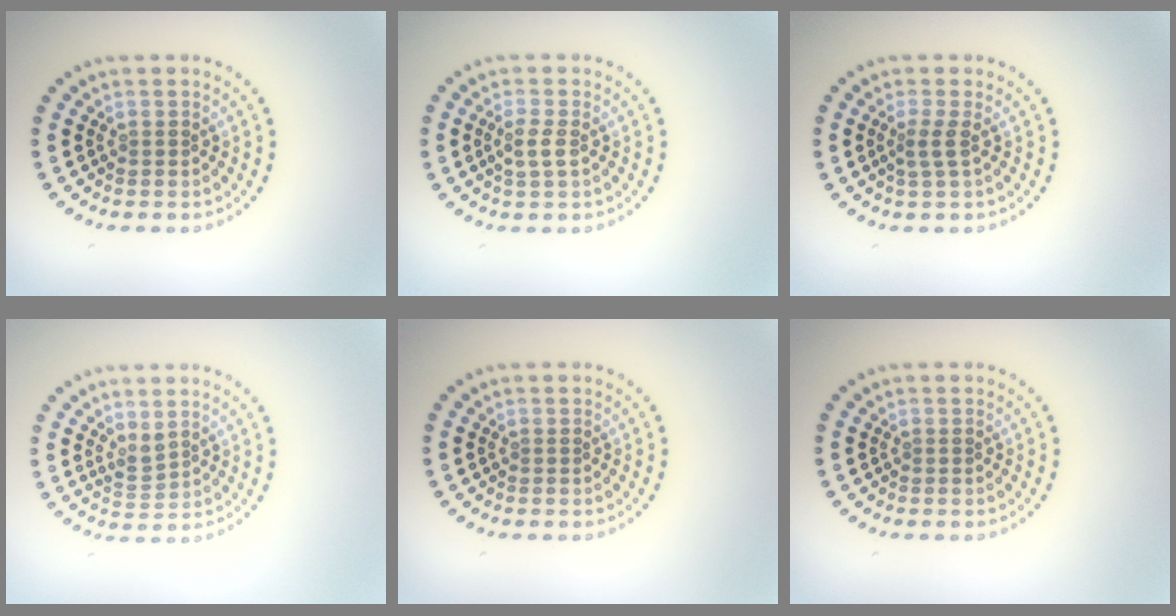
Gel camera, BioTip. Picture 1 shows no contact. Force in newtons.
{"total": 1.5, "press": 1.4, "slide": 0.5}
{"total": 1.7, "press": 1.1, "slide": 1.3}
{"total": 1.4, "press": 1.3, "slide": 0.7}
{"total": 0.0}
{"total": 0.0}